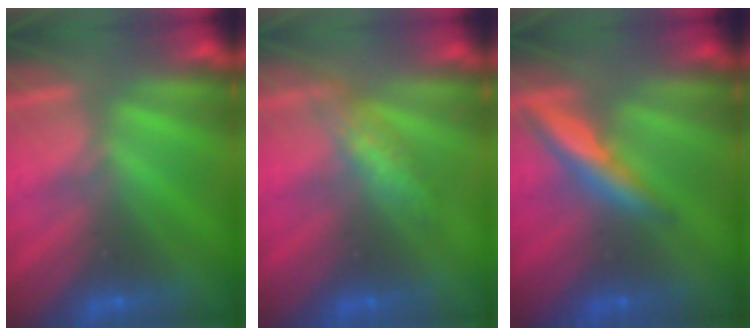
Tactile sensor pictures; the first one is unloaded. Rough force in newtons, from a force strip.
{"total": 2.5}
{"total": 2.6}